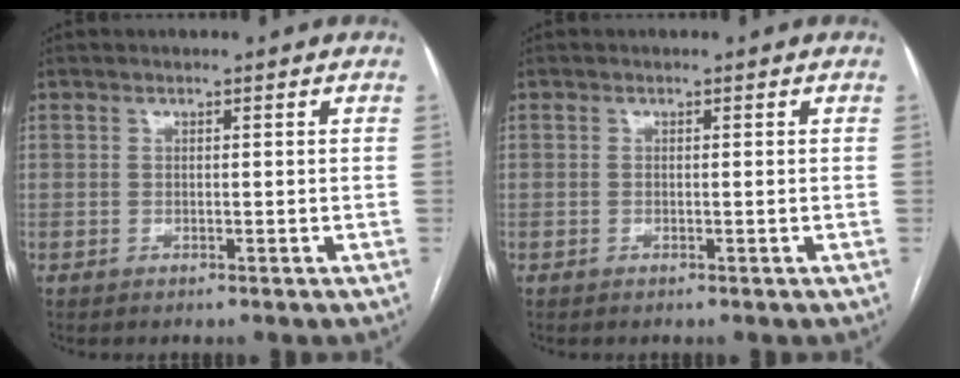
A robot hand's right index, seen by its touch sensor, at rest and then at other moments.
{"total": 0.0}